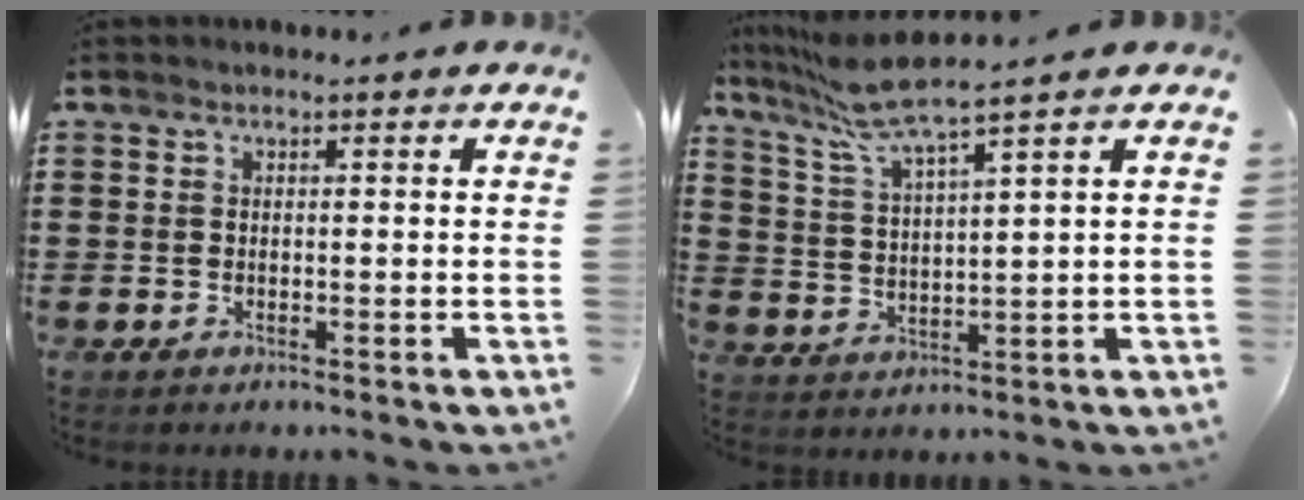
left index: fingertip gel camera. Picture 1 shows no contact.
{"total": 6.7, "force": [5.4, -0.2, 3.8], "torque": [-0.095, -0.023, 0.094]}